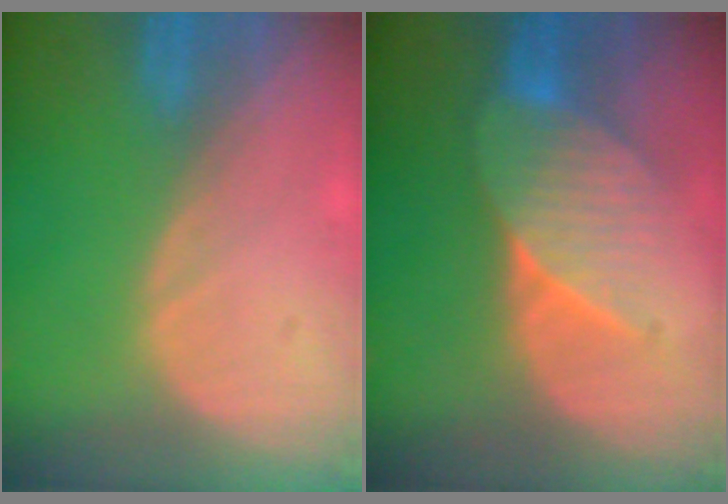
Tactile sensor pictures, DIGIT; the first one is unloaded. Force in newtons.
{"total": 7.5, "press": 7.4, "slide": 1.4}